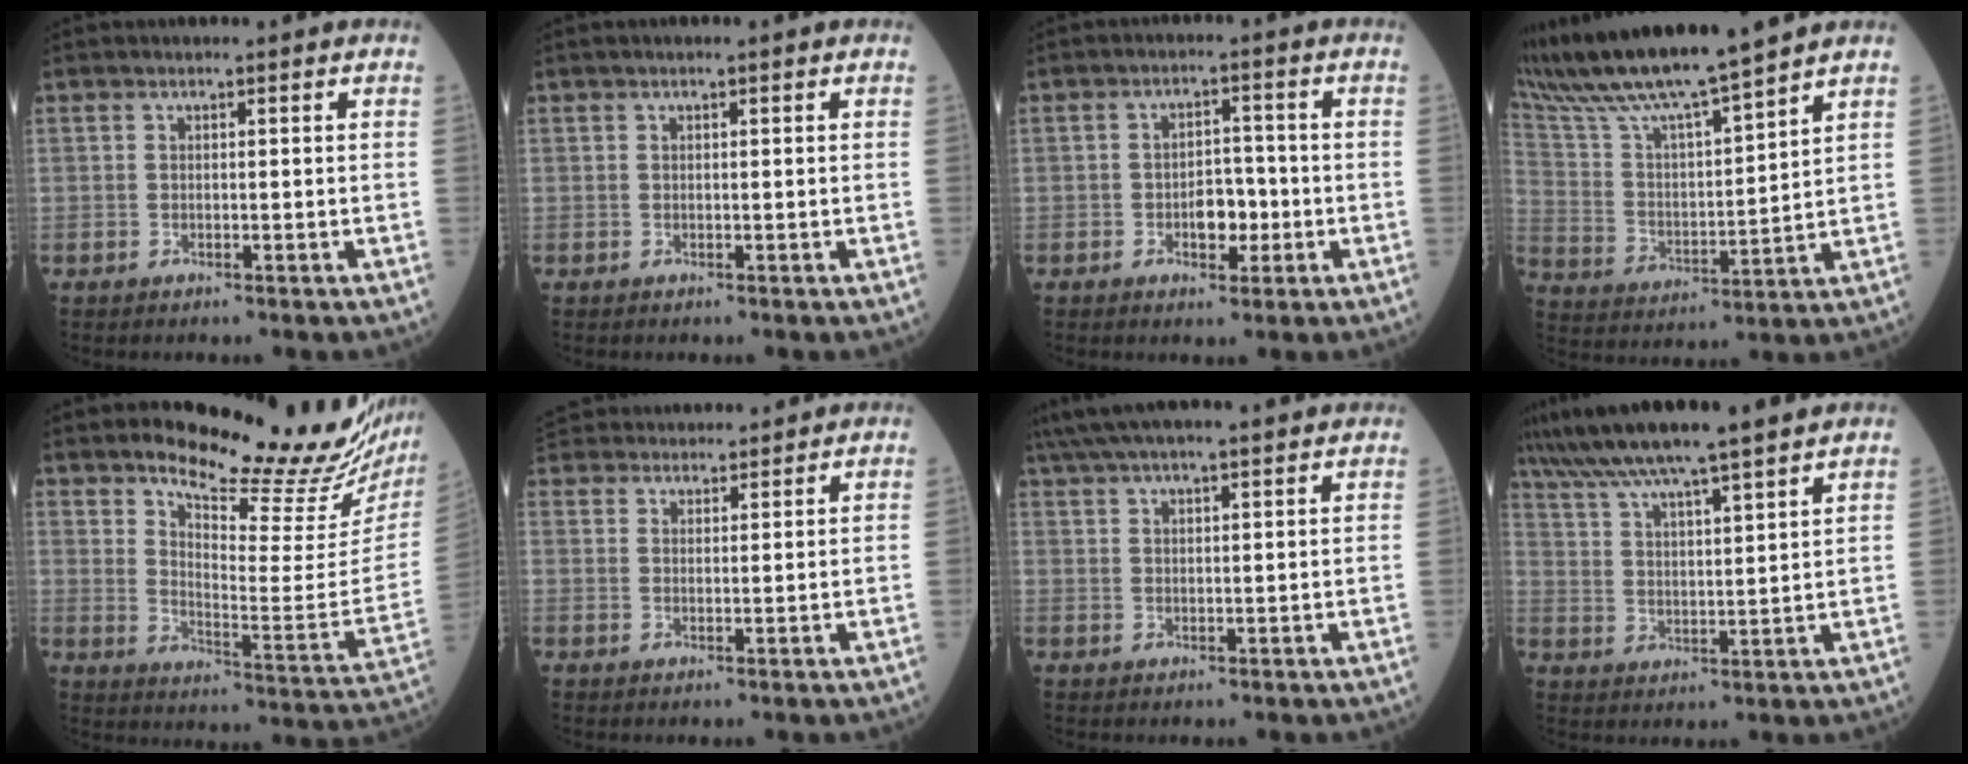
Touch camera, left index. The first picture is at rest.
{"total": 0.8, "force": [0.5, 0.0, 0.6], "torque": [-0.014, 0.010, 0.008]}
{"total": 4.3, "force": [-1.3, 2.4, 3.3], "torque": [-0.049, 0.008, -0.019]}
{"total": 15.8, "force": [14.0, -0.9, 7.2], "torque": [-0.145, 0.006, 0.257]}
{"total": 20.3, "force": [18.3, 1.9, 8.6], "torque": [-0.133, -0.103, 0.234]}
{"total": 14.7, "force": [13.7, 3.7, 3.9], "torque": [-0.083, 0.051, 0.220]}
{"total": 16.3, "force": [14.3, 1.8, 7.5], "torque": [-0.138, 0.049, 0.213]}
{"total": 15.6, "force": [13.5, -0.5, 7.8], "torque": [-0.139, 0.024, 0.210]}